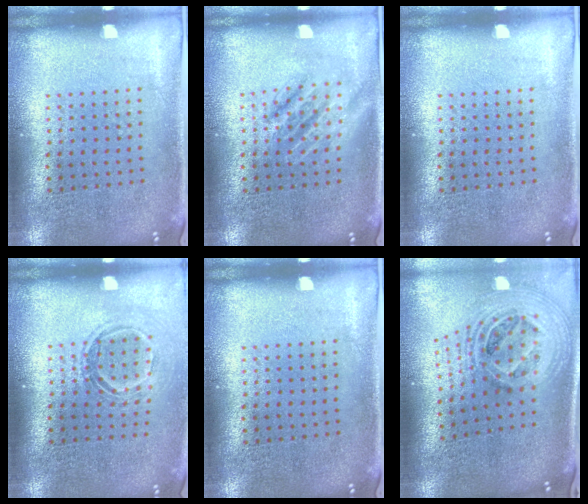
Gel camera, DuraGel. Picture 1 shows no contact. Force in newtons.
{"total": 1.3, "press": 1.3, "slide": 0.1}
{"total": 0.0}
{"total": 1.5, "press": 1.1, "slide": 1.0}
{"total": 0.0}
{"total": 2.8, "press": 1.9, "slide": 2.0}